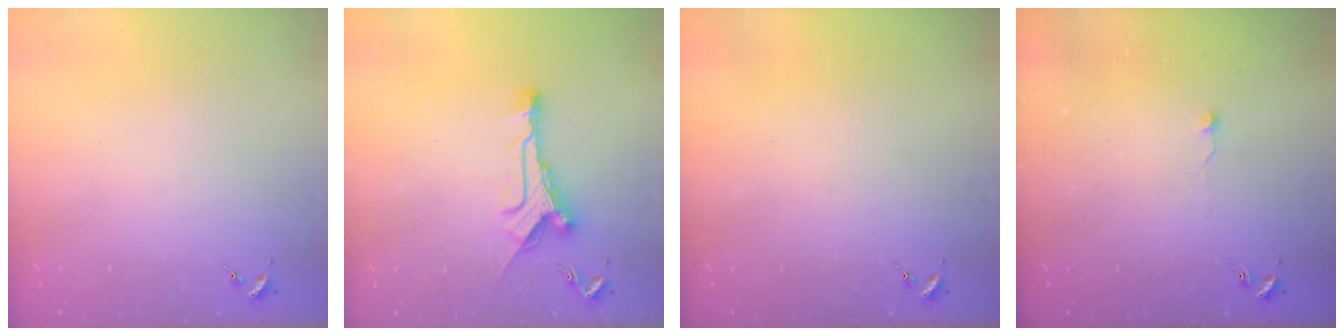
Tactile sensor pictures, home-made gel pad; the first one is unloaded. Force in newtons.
{"total": 10.7, "press": 10.7, "slide": 0.4}
{"total": 0.0}
{"total": 4.8, "press": 4.8, "slide": 0.4}